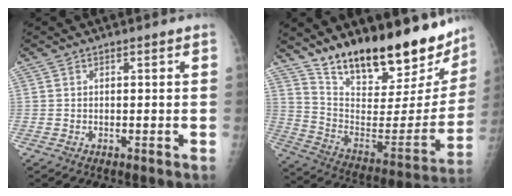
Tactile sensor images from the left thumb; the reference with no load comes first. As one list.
[{"total": 28.2, "force": [22.1, 9.2, 14.9], "torque": [-0.206, -0.107, 0.336]}]